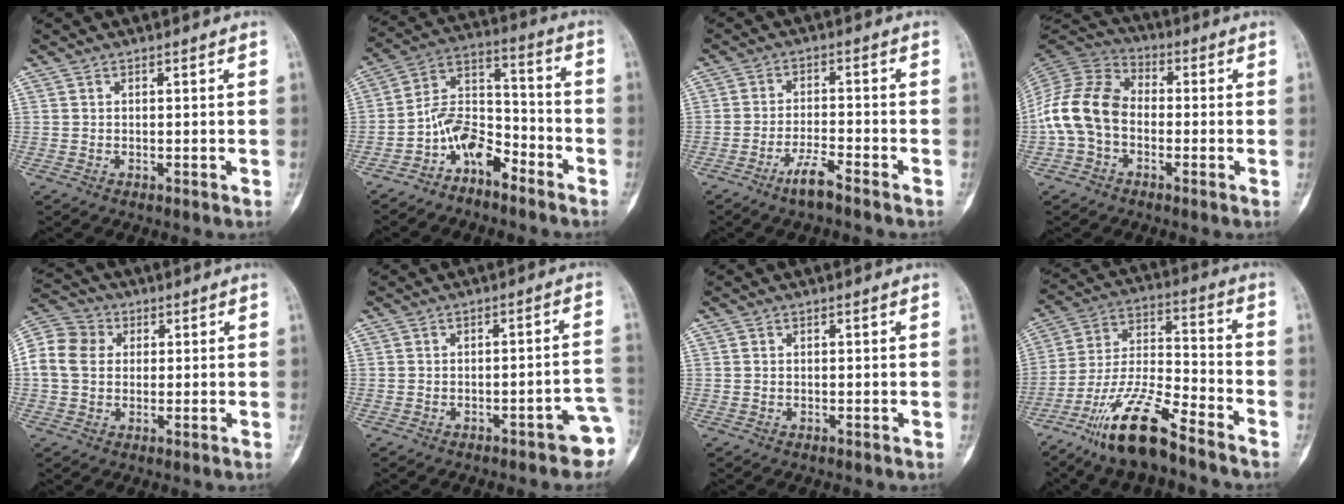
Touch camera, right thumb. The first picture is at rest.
{"total": 10.3, "force": [-6.4, 5.7, 5.7], "torque": [-0.083, 0.088, -0.128]}
{"total": 5.0, "force": [-3.7, 0.7, 3.3], "torque": [-0.065, 0.023, -0.070]}
{"total": 12.9, "force": [-2.3, 9.3, 8.6], "torque": [-0.163, 0.037, -0.056]}
{"total": 10.6, "force": [1.3, 8.7, 5.9], "torque": [-0.107, 0.025, 0.016]}
{"total": 7.0, "force": [-3.8, 2.3, 5.4], "torque": [-0.042, 0.036, -0.044]}
{"total": 0.0}
{"total": 15.8, "force": [-11.2, 3.6, 10.6], "torque": [-0.203, 0.069, -0.209]}